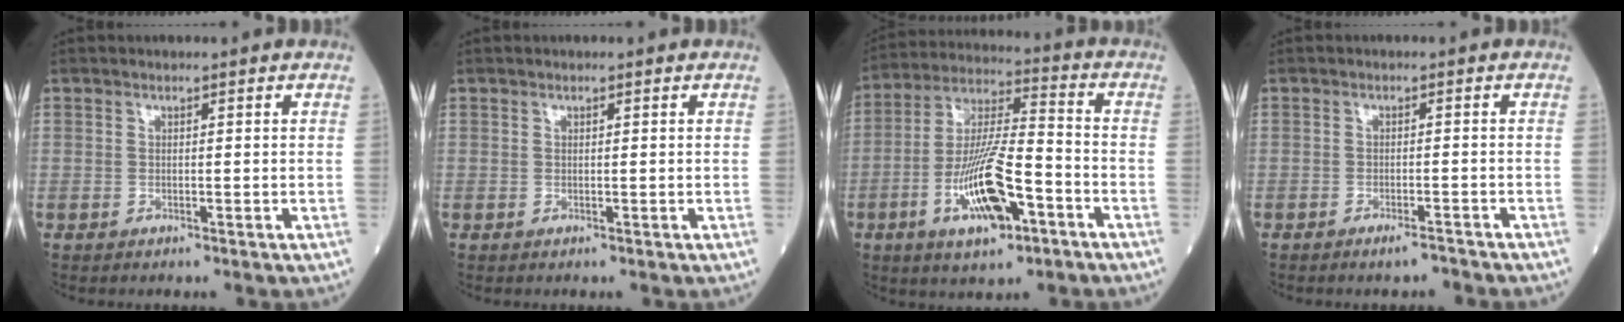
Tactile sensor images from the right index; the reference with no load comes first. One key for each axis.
{"total": 0.0}
{"total": 14.2, "fx": -5.5, "fy": 3.4, "fz": 12.6, "tx": -0.246, "ty": -0.003, "tz": -0.095}
{"total": 2.2, "fx": -2.0, "fy": 0.2, "fz": 1.0, "tx": -0.016, "ty": -0.001, "tz": -0.028}